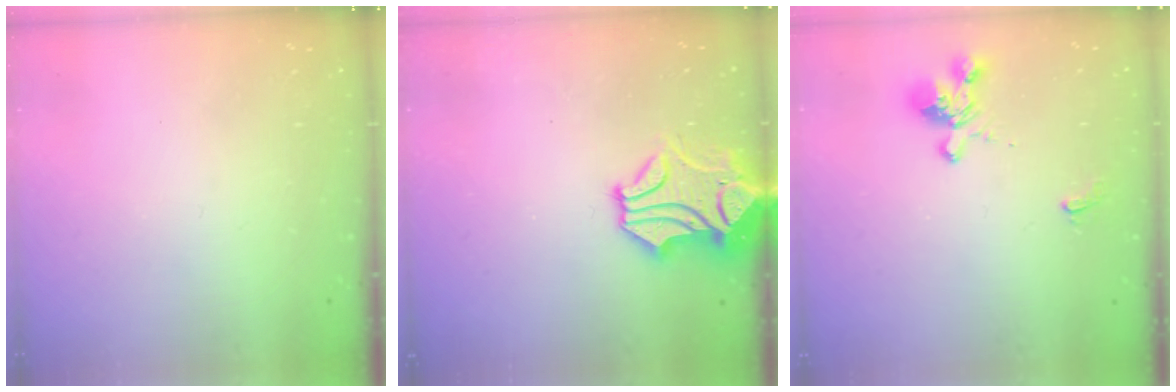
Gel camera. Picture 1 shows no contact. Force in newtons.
{"total": 2.4, "press": 2.0, "slide": 1.3}
{"total": 1.2, "press": 0.4, "slide": 1.1}